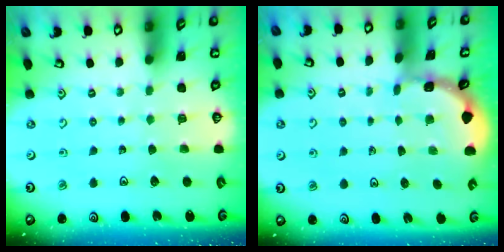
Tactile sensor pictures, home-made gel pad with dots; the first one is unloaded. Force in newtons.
{"total": 1.3, "press": 1.3, "slide": 0.1}